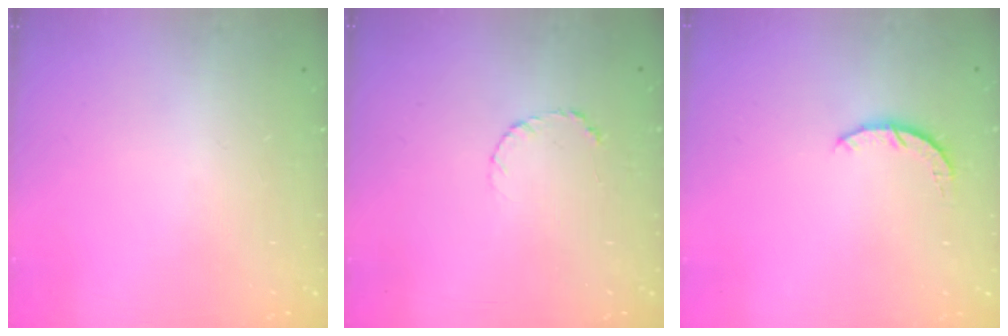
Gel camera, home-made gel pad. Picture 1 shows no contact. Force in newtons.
{"total": 3.9, "press": 3.8, "slide": 0.5}
{"total": 3.0, "press": 3.0, "slide": 0.4}